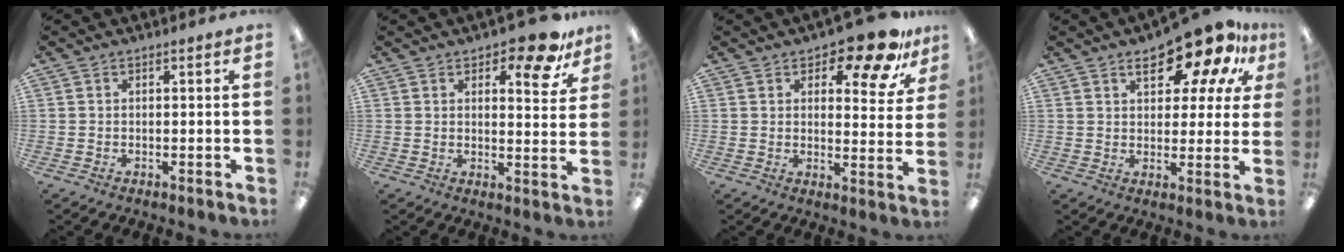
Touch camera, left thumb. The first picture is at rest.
{"total": 9.6, "force": [6.8, 3.4, 5.9], "torque": [-0.068, -0.040, 0.111]}
{"total": 12.1, "force": [8.8, 4.5, 7.1], "torque": [-0.081, -0.057, 0.147]}
{"total": 16.2, "force": [10.3, 6.7, 10.6], "torque": [-0.151, -0.053, 0.170]}